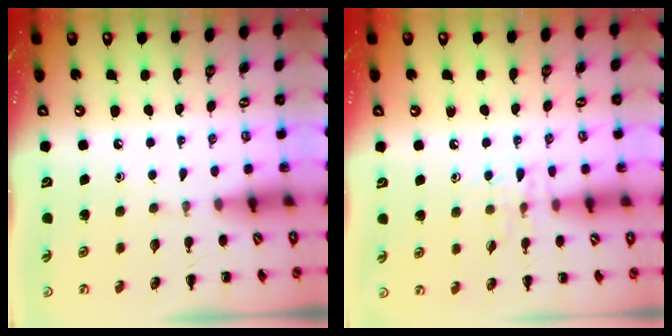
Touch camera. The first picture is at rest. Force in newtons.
{"total": 6.2, "press": 6.1, "slide": 0.8}